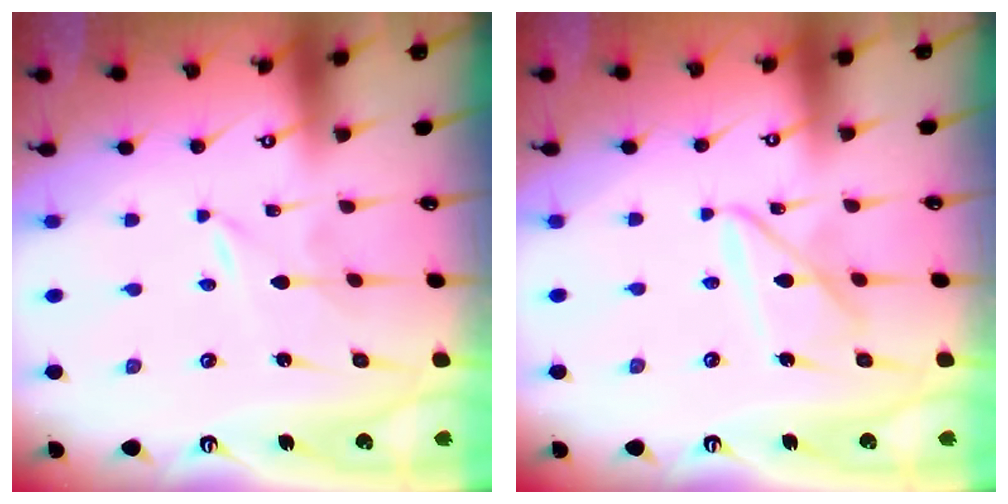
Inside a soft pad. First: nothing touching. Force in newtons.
{"total": 9.0, "press": 9.0, "slide": 0.7}